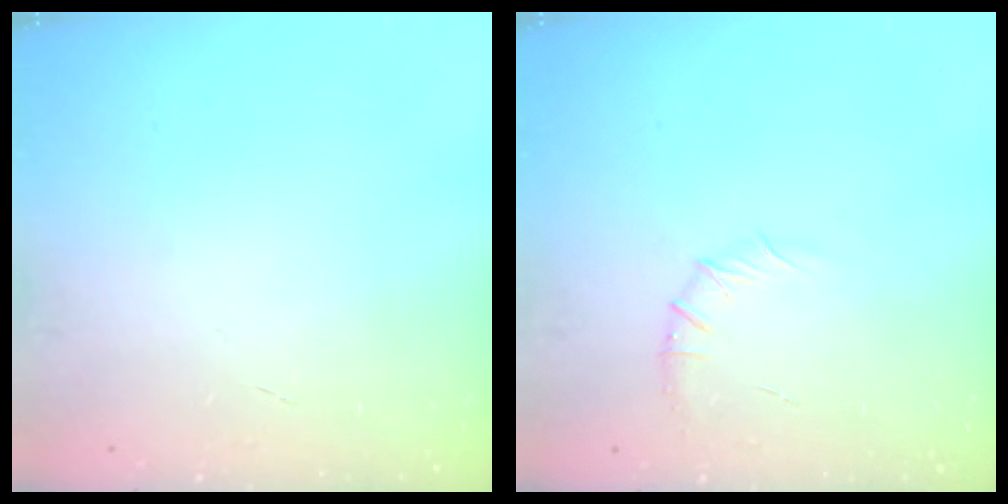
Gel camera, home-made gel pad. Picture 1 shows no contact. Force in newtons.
{"total": 5.9, "press": 5.6, "slide": 1.8}